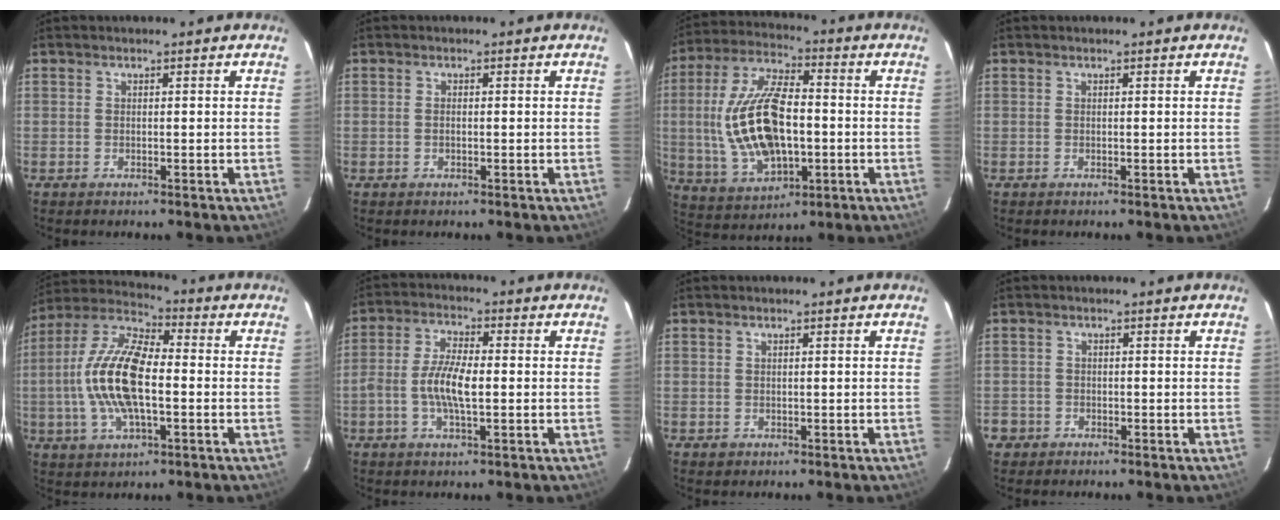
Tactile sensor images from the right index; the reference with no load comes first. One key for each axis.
{"total": 0.9, "fx": -0.1, "fy": 0.5, "fz": 0.7, "tx": -0.014, "ty": 0.001, "tz": -0.003}
{"total": 18.5, "fx": -1.1, "fy": 9.2, "fz": 16.0, "tx": -0.333, "ty": 0.004, "tz": -0.006}
{"total": 0.0}
{"total": 16.3, "fx": -1.6, "fy": 6.8, "fz": 14.8, "tx": -0.300, "ty": 0.008, "tz": -0.039}
{"total": 7.2, "fx": -1.1, "fy": 2.3, "fz": 6.8, "tx": -0.138, "ty": 0.007, "tz": -0.025}
{"total": 1.0, "fx": 0.0, "fy": 1.0, "fz": 0.1, "tx": 0.003, "ty": 0.001, "tz": 0.002}
{"total": 2.6, "fx": -1.2, "fy": 2.3, "fz": 0.3, "tx": -0.011, "ty": 0.005, "tz": -0.021}